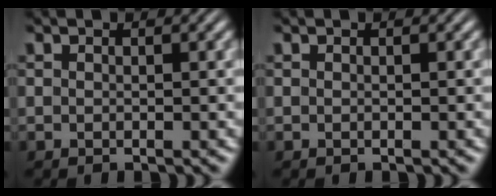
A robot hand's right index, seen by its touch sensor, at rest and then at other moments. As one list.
[{"total": 0.0}]